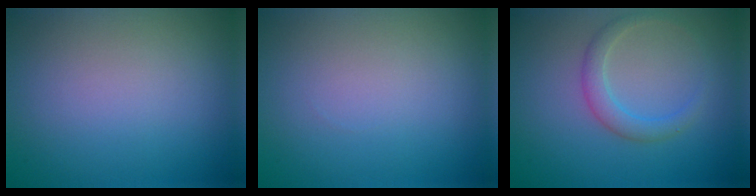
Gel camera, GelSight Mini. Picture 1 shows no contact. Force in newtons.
{"total": 0.0}
{"total": 2.2, "press": 2.2, "slide": 0.1}